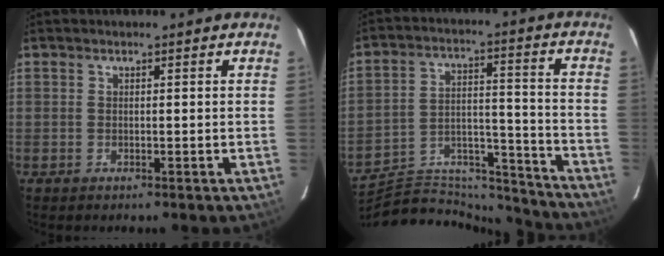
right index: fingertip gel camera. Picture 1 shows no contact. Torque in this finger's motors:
{"motor_torque": [-1.02, -1.04, -0.43, -0.14]}